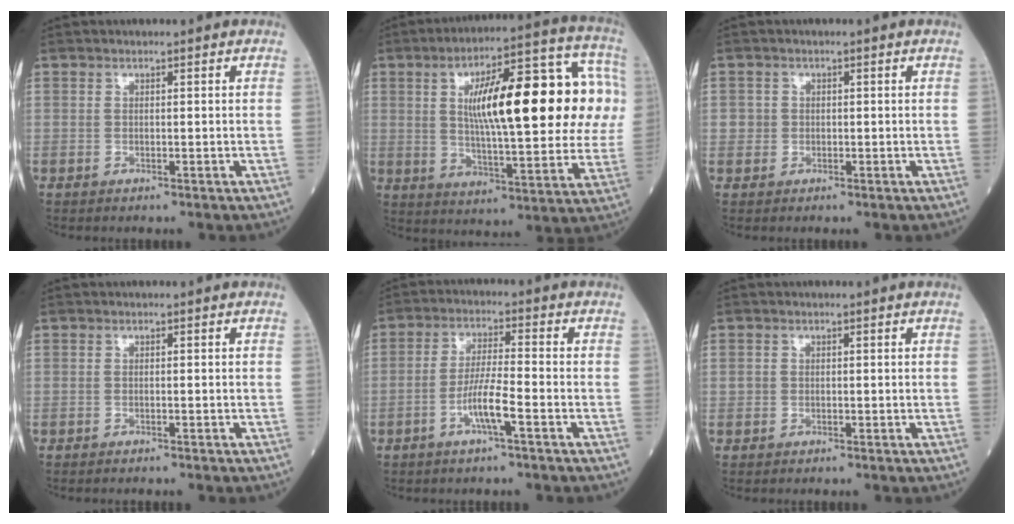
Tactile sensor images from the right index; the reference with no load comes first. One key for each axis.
{"total": 23.7, "fx": 4.4, "fy": 5.6, "fz": 22.6, "tx": -0.319, "ty": 0.043, "tz": 0.062}
{"total": 1.5, "fx": 0.1, "fy": 1.5, "fz": 0.1, "tx": 0.008, "ty": 0.006, "tz": 0.001}
{"total": 1.9, "fx": -1.7, "fy": 0.0, "fz": 0.8, "tx": -0.013, "ty": -0.001, "tz": -0.021}
{"total": 5.6, "fx": -2.4, "fy": 0.1, "fz": 5.0, "tx": -0.102, "ty": 0.002, "tz": -0.044}
{"total": 0.6, "fx": 0.0, "fy": 0.6, "fz": 0.0, "tx": 0.001, "ty": 0.005, "tz": 0.002}